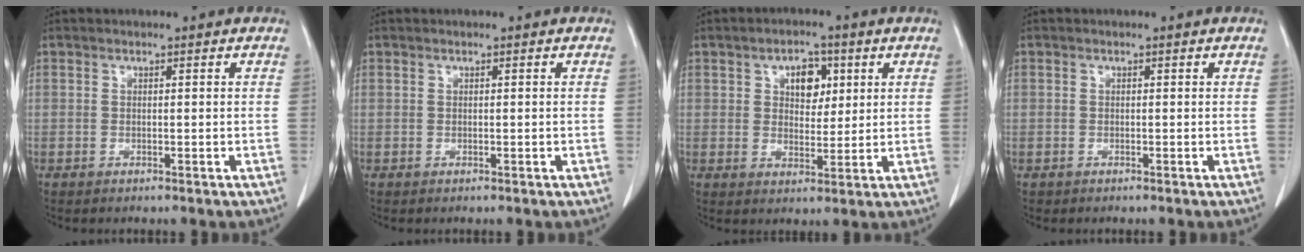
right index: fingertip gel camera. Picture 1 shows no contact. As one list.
[{"total": 0.0}, {"total": 5.6, "force": [2.1, 3.4, 3.9], "torque": [-0.058, 0.011, 0.035]}, {"total": 0.7, "force": [-0.3, 0.6, -0.1], "torque": [0.002, 0.006, -0.008]}]